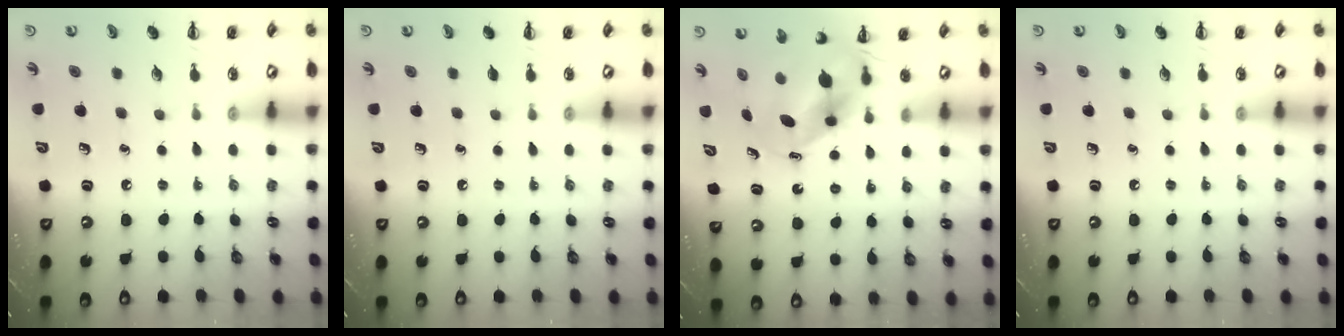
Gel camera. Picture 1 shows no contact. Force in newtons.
{"total": 0.0}
{"total": 5.8, "press": 5.7, "slide": 1.3}
{"total": 0.0}